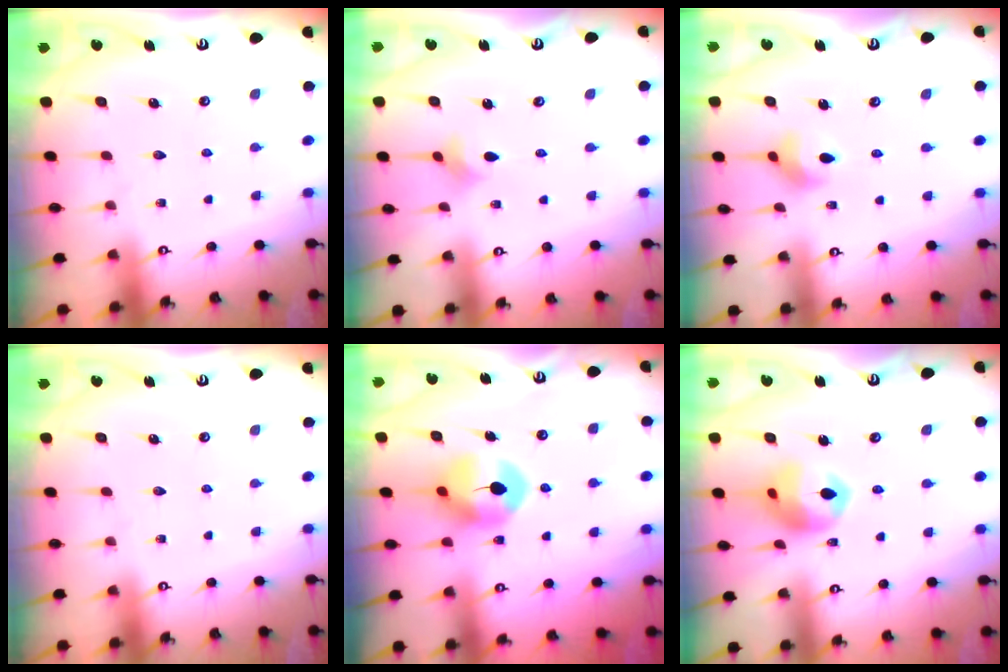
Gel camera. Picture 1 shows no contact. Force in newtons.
{"total": 2.9, "press": 2.9, "slide": 0.5}
{"total": 6.1, "press": 5.9, "slide": 1.8}
{"total": 0.0}
{"total": 7.4, "press": 7.4, "slide": 0.3}
{"total": 12.3, "press": 12.2, "slide": 1.6}